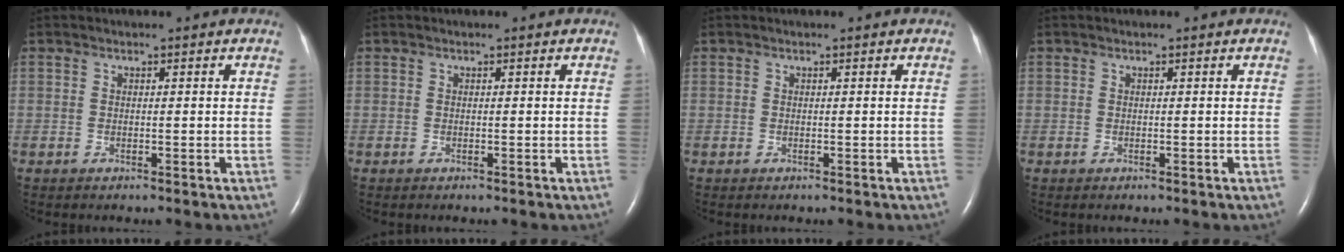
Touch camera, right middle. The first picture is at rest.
{"total": 0.0}
{"total": 0.0}
{"total": 0.0}